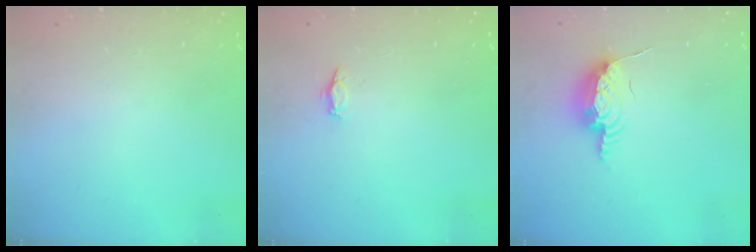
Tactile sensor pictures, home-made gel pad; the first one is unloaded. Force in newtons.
{"total": 3.2, "press": 3.1, "slide": 0.4}
{"total": 11.1, "press": 10.8, "slide": 2.5}